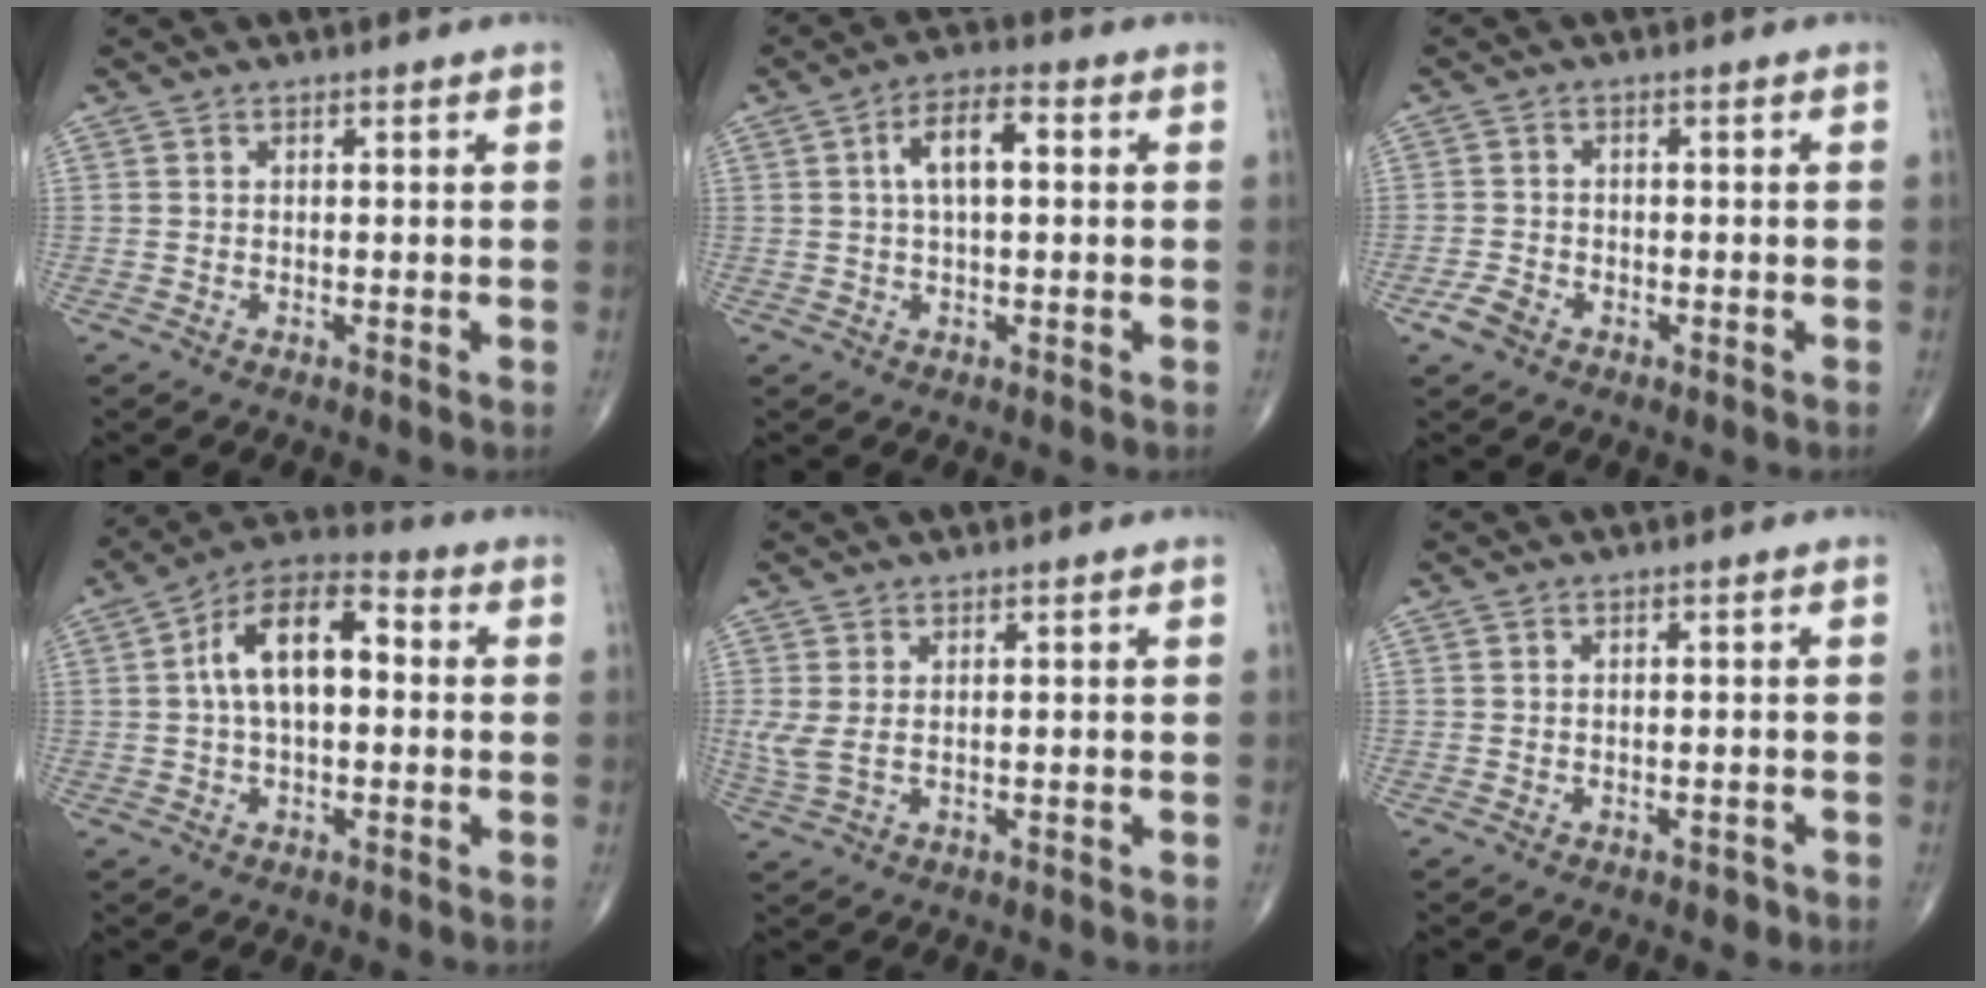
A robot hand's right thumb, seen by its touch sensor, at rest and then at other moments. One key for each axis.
{"total": 7.1, "fx": 1.3, "fy": 3.0, "fz": 6.2, "tx": -0.108, "ty": 0.015, "tz": 0.018}
{"total": 3.1, "fx": -1.6, "fy": 2.2, "fz": 1.6, "tx": -0.031, "ty": 0.009, "tz": -0.030}
{"total": 13.2, "fx": 1.3, "fy": 7.0, "fz": 11.1, "tx": -0.183, "ty": 0.034, "tz": 0.009}
{"total": 3.5, "fx": 0.5, "fy": 1.6, "fz": 3.1, "tx": -0.090, "ty": 0.004, "tz": 0.018}
{"total": 1.1, "fx": -0.7, "fy": 0.6, "fz": 0.5, "tx": -0.006, "ty": 0.006, "tz": -0.008}